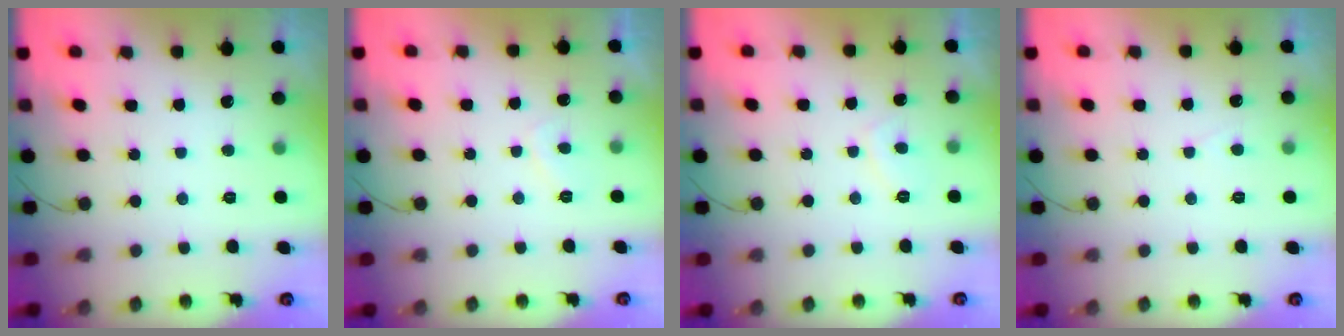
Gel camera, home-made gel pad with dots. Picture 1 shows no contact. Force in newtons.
{"total": 1.8, "press": 1.7, "slide": 0.7}
{"total": 2.9, "press": 2.8, "slide": 0.7}
{"total": 1.9, "press": 1.9, "slide": 0.2}